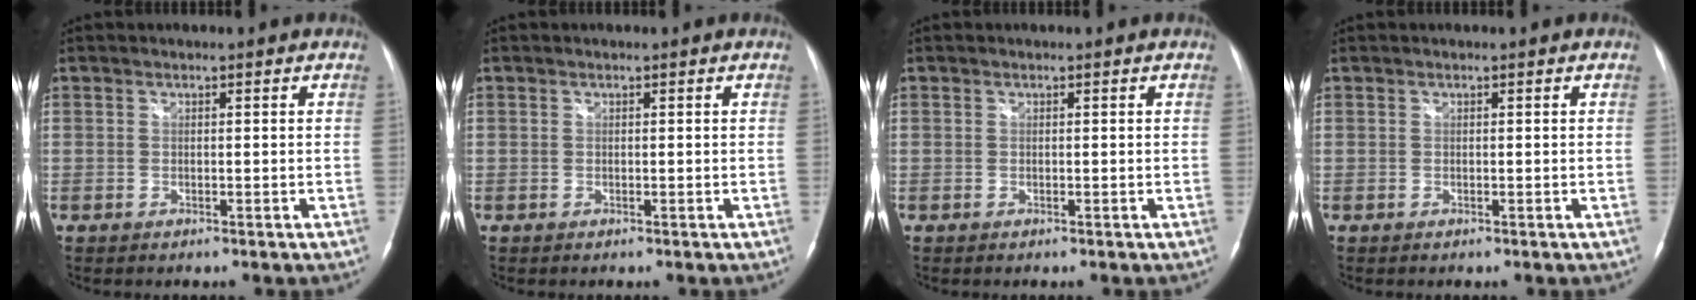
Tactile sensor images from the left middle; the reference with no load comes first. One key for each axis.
{"total": 0.0}
{"total": 0.0}
{"total": 0.0}